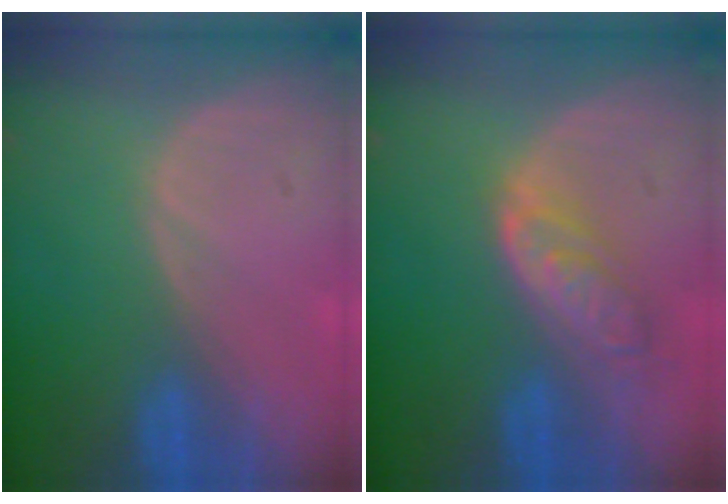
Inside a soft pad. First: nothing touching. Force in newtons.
{"total": 6.2, "press": 5.6, "slide": 2.7}